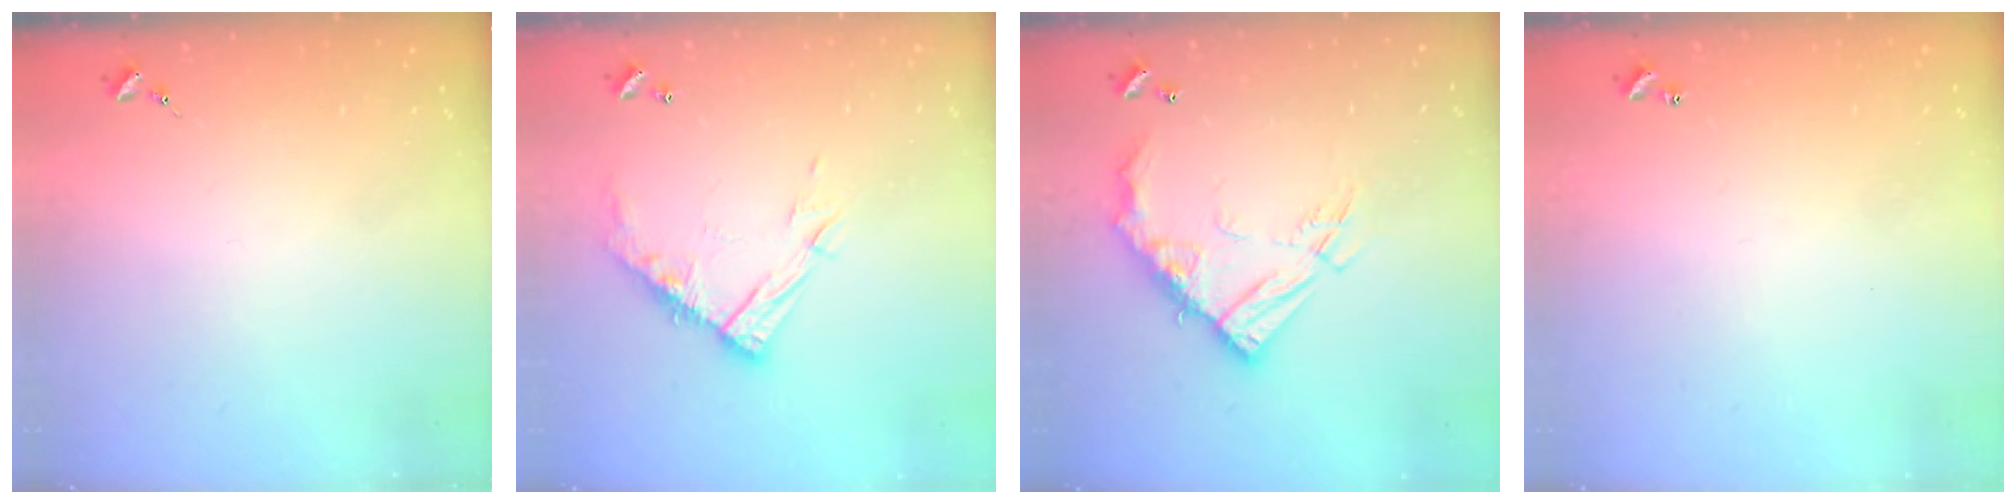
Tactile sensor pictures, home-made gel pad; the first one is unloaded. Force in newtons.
{"total": 13.1, "press": 13.1, "slide": 1.1}
{"total": 17.2, "press": 17.1, "slide": 1.7}
{"total": 1.0, "press": 1.0, "slide": 0.2}